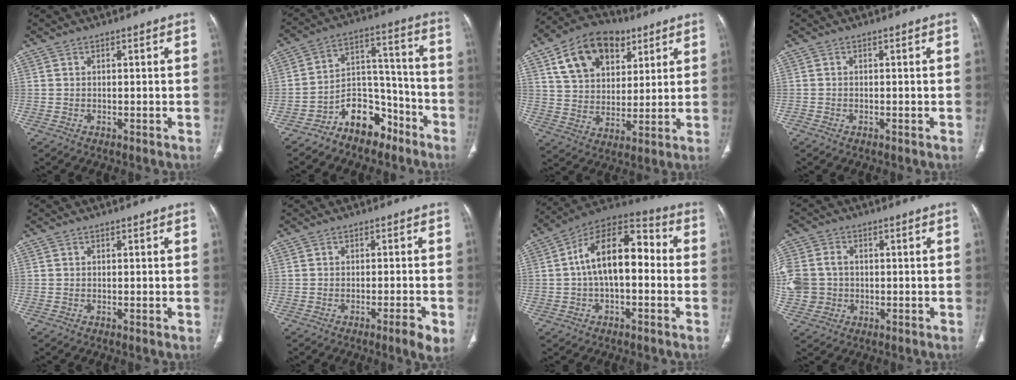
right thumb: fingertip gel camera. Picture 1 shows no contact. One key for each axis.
{"total": 11.3, "fx": -8.0, "fy": 6.7, "fz": 4.4, "tx": -0.037, "ty": 0.101, "tz": -0.139}
{"total": 16.9, "fx": 8.1, "fy": 11.4, "fz": 9.5, "tx": -0.133, "ty": -0.010, "tz": 0.141}
{"total": 0.0}
{"total": 0.0}
{"total": 3.7, "fx": -1.6, "fy": 0.3, "fz": 3.3, "tx": -0.050, "ty": -0.002, "tz": -0.025}
{"total": 15.6, "fx": 0.3, "fy": 8.4, "fz": 13.1, "tx": -0.194, "ty": 0.048, "tz": -0.010}
{"total": 11.9, "fx": 0.2, "fy": 10.4, "fz": 5.7, "tx": -0.142, "ty": 0.016, "tz": 0.016}